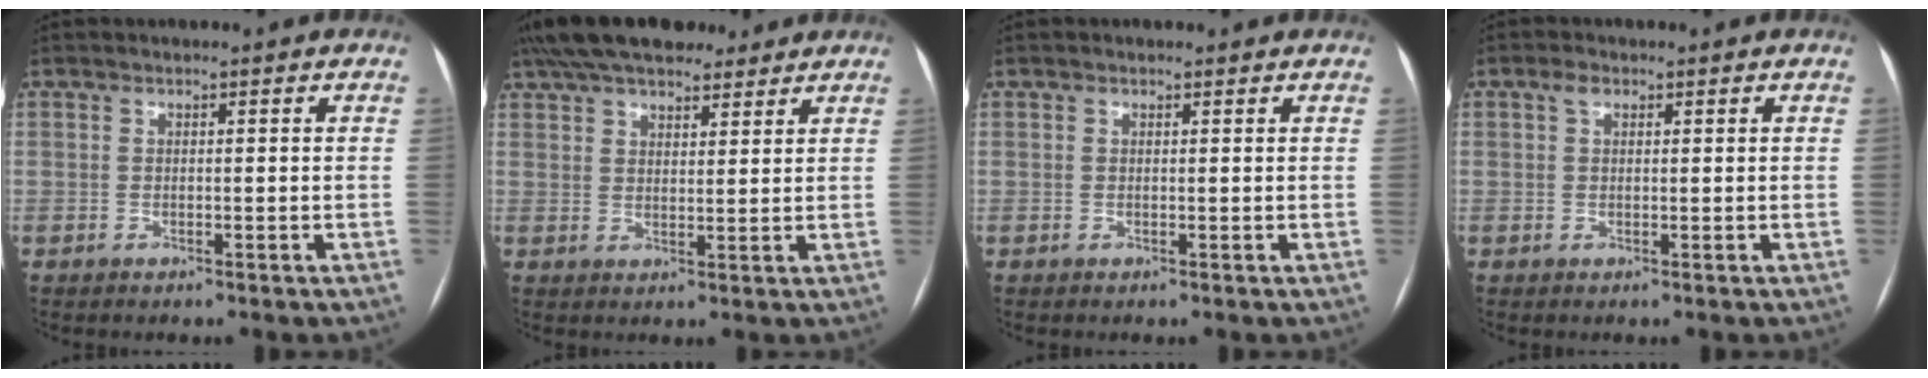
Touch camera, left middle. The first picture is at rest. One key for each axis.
{"total": 15.1, "fx": 12.0, "fy": 5.4, "fz": 7.3, "tx": -0.138, "ty": 0.052, "tz": 0.189}
{"total": 1.1, "fx": 0.9, "fy": 0.3, "fz": 0.5, "tx": -0.015, "ty": 0.019, "tz": 0.015}
{"total": 1.5, "fx": 0.8, "fy": 0.8, "fz": 1.0, "tx": -0.024, "ty": 0.011, "tz": 0.016}